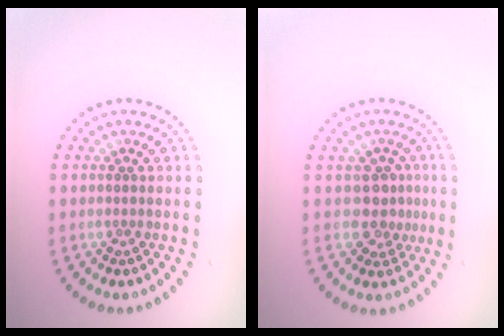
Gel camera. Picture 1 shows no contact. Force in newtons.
{"total": 2.4, "press": 2.0, "slide": 1.4}